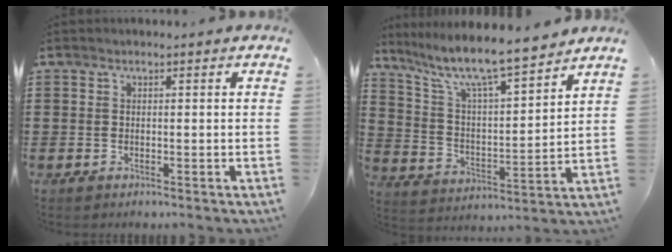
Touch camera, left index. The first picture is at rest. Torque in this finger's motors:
{"motor_torque": [1.45, -0.69, 0.36, 0.21]}